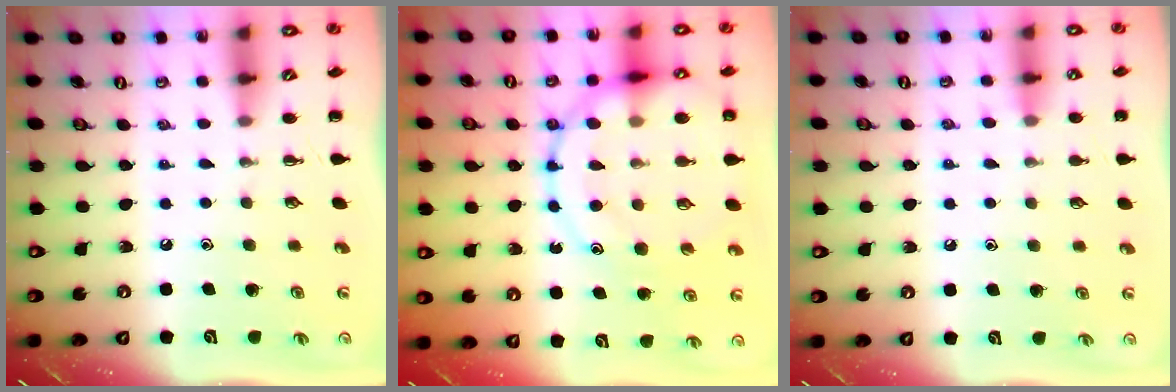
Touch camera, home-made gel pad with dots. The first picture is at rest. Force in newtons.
{"total": 22.4, "press": 22.2, "slide": 2.9}
{"total": 6.8, "press": 6.4, "slide": 2.3}